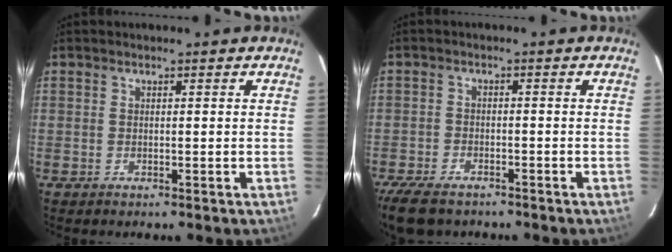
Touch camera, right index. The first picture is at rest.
{"total": 8.0, "force": [-6.2, 3.8, 3.4], "torque": [-0.096, -0.008, -0.111]}